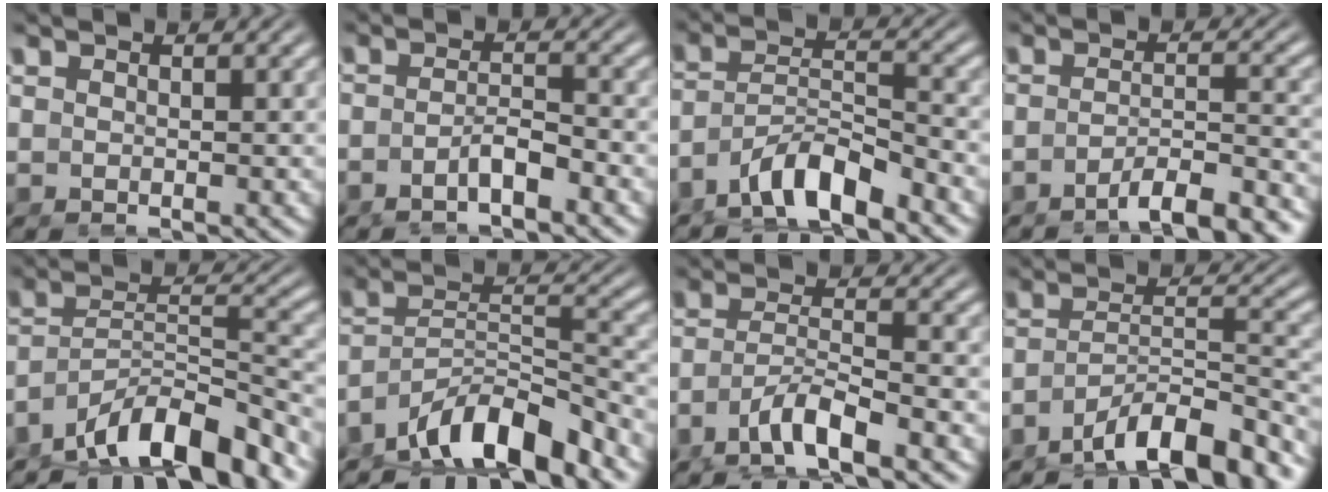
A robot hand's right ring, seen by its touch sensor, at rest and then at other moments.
{"total": 2.6, "force": [-2.0, 0.3, 1.6], "torque": [-0.024, -0.007, -0.035]}
{"total": 5.4, "force": [-3.9, 2.4, 2.9], "torque": [-0.059, -0.023, -0.055]}
{"total": 5.1, "force": [-4.3, 0.4, 2.6], "torque": [-0.029, -0.014, -0.066]}
{"total": 9.7, "force": [-6.0, 5.3, 5.5], "torque": [-0.101, -0.039, -0.088]}
{"total": 8.8, "force": [-5.6, 4.6, 4.9], "torque": [-0.092, -0.039, -0.081]}
{"total": 4.4, "force": [-2.5, 1.9, 3.1], "torque": [-0.068, -0.021, -0.036]}
{"total": 8.2, "force": [-5.7, 3.3, 4.8], "torque": [-0.067, -0.023, -0.082]}